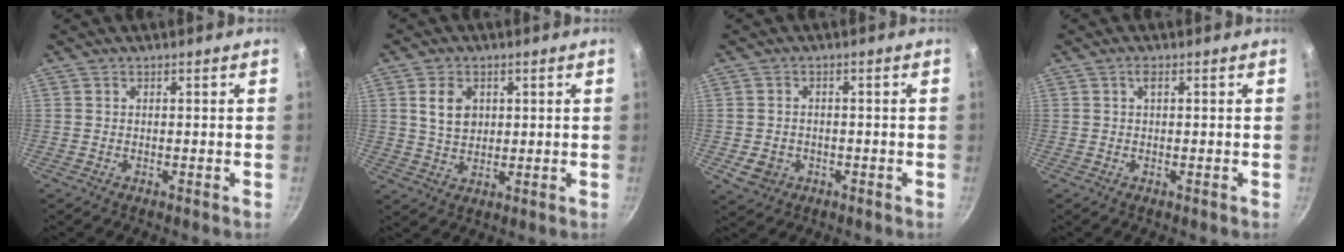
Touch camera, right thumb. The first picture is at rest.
{"total": 6.0, "force": [1.7, 4.4, 3.7], "torque": [-0.050, -0.010, 0.035]}
{"total": 4.2, "force": [-1.2, 3.5, 1.9], "torque": [-0.030, 0.012, -0.011]}
{"total": 1.2, "force": [0.3, 0.4, 1.2], "torque": [-0.025, 0.003, 0.002]}